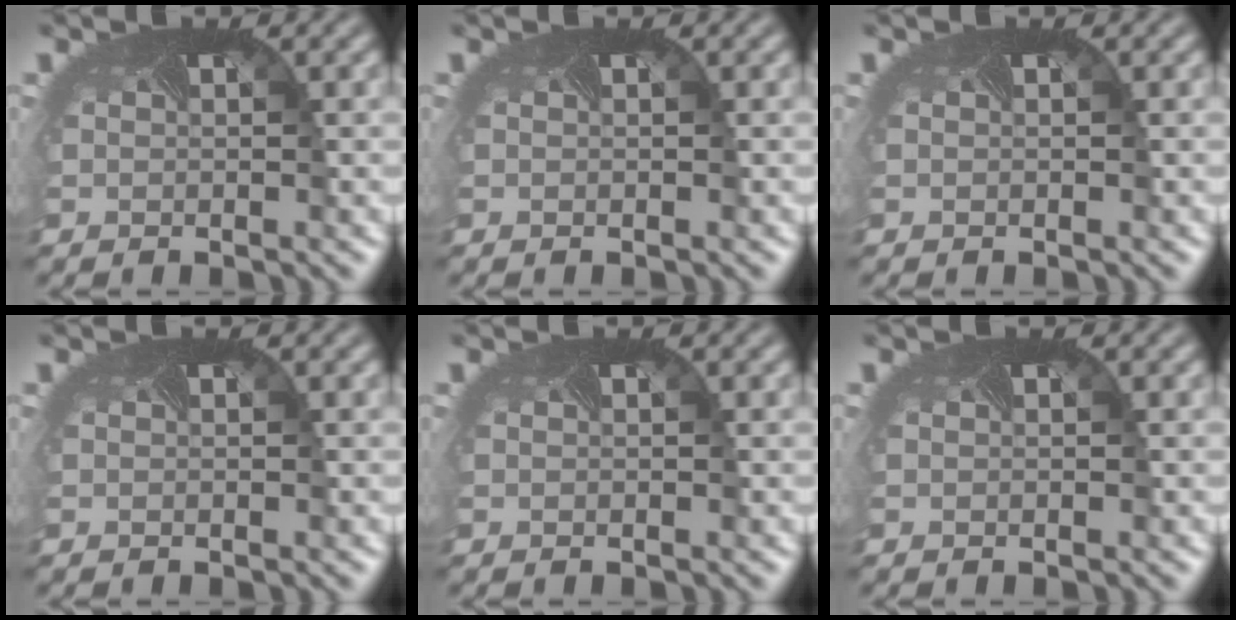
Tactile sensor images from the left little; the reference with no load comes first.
{"total": 0.0}
{"total": 0.0}
{"total": 0.0}
{"total": 0.0}
{"total": 0.0}